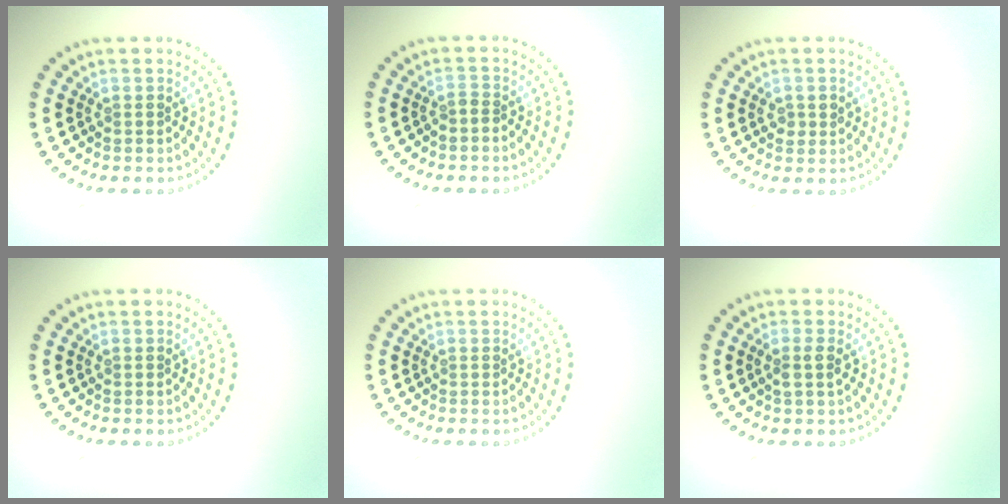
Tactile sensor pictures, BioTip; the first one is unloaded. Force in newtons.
{"total": 0.8, "press": 0.5, "slide": 0.7}
{"total": 1.5, "press": 1.5, "slide": 0.2}
{"total": 0.0}
{"total": 0.0}
{"total": 1.3, "press": 1.1, "slide": 0.6}